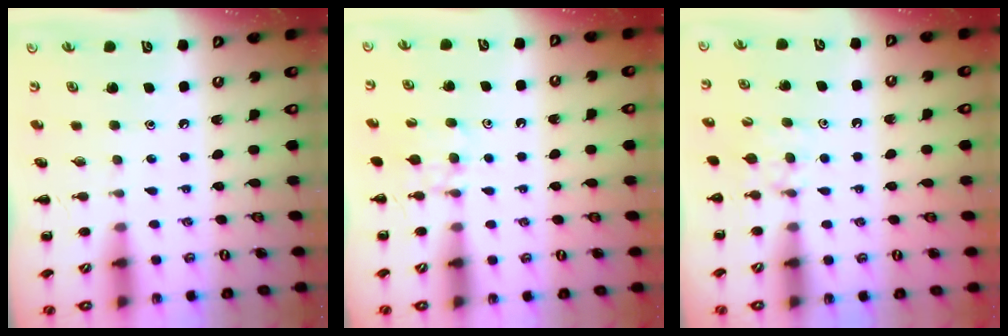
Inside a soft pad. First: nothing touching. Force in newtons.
{"total": 8.9, "press": 8.7, "slide": 1.7}
{"total": 5.8, "press": 5.5, "slide": 1.8}